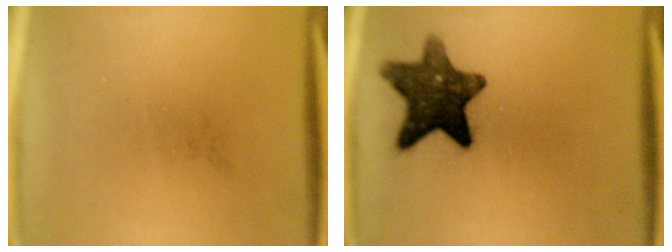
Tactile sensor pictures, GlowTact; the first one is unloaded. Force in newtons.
{"total": 12.1}